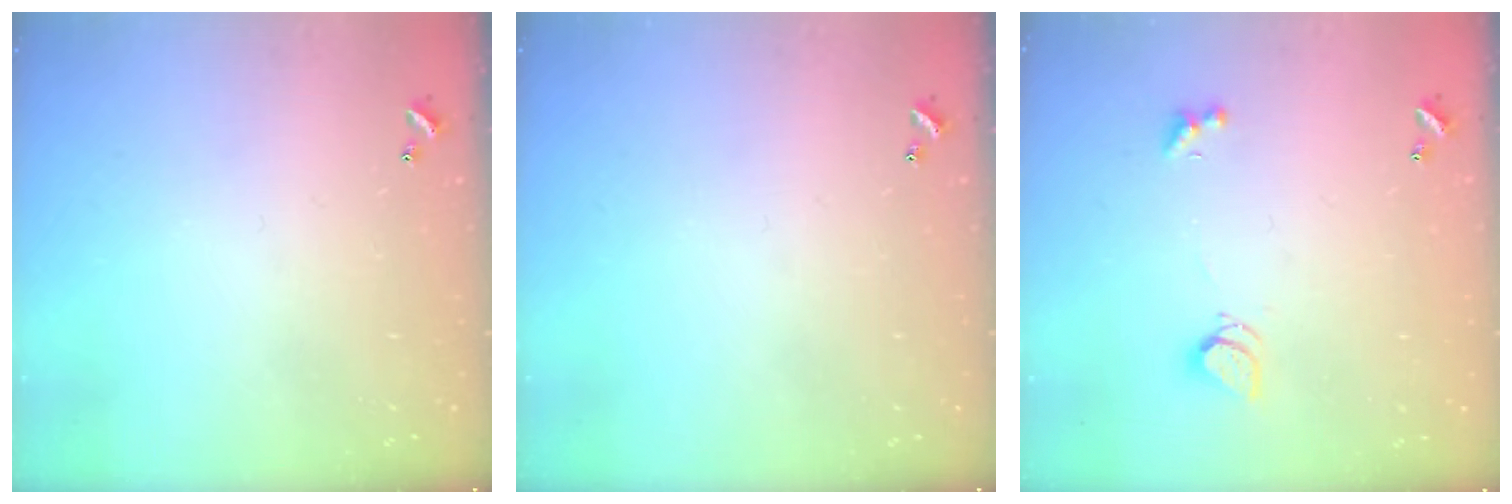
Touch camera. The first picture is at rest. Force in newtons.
{"total": 0.0}
{"total": 2.5, "press": 2.5, "slide": 0.6}